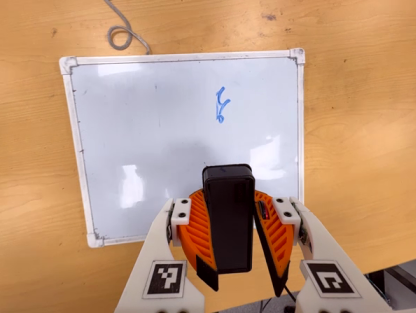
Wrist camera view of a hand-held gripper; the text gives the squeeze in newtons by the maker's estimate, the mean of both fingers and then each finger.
{"total": 10.0, "left": 10.2, "right": 9.9}